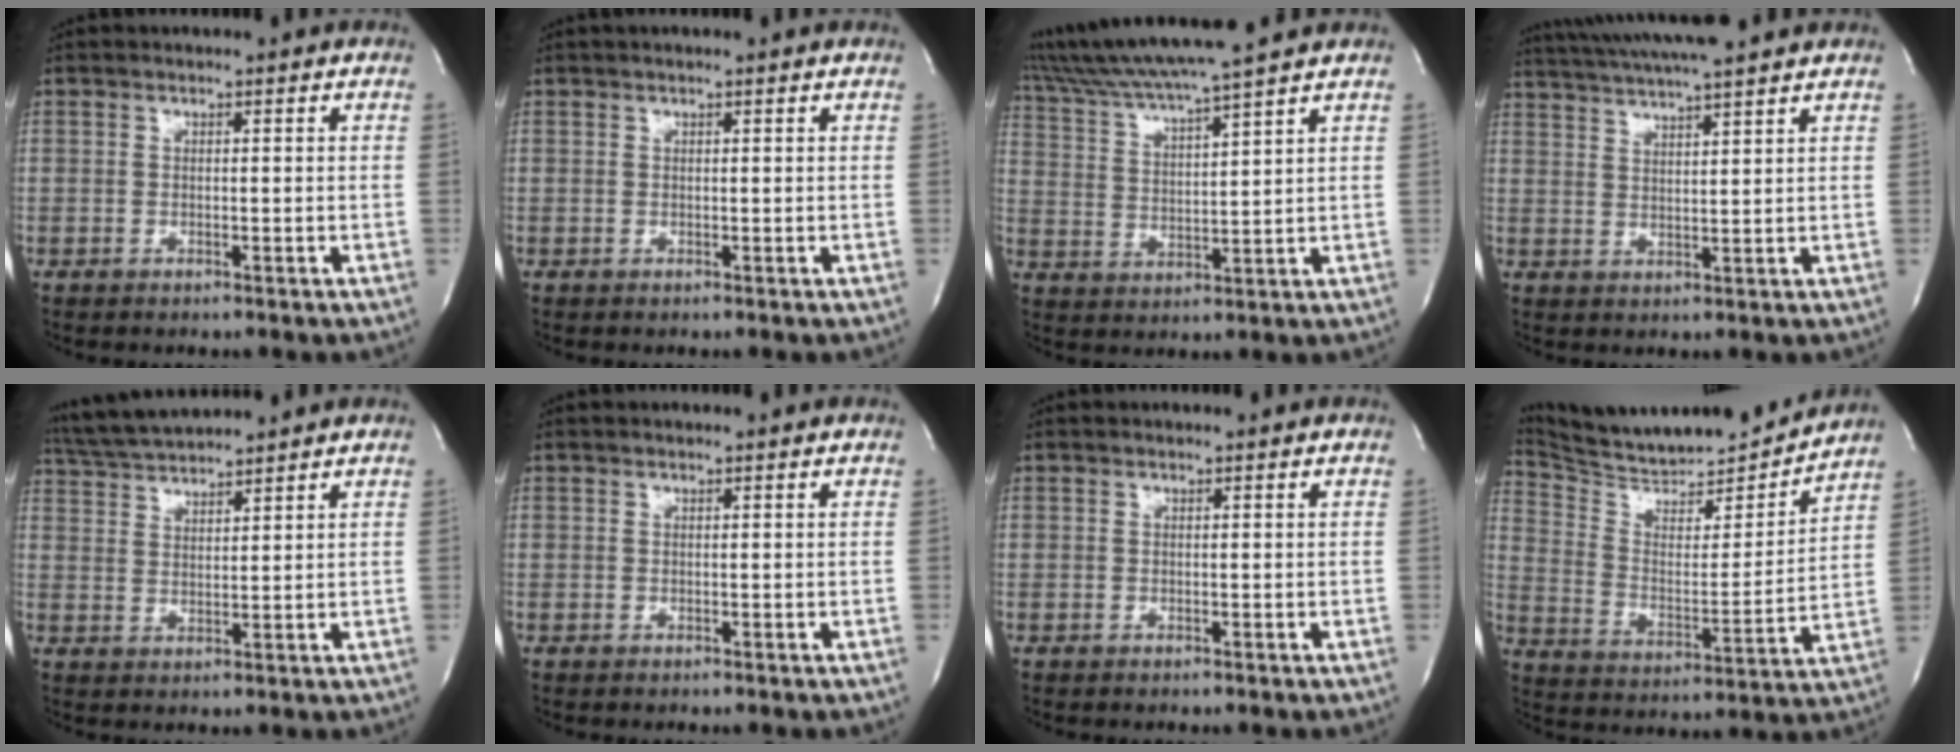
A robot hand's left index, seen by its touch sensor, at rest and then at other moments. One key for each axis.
{"total": 1.5, "fx": 1.2, "fy": -0.2, "fz": 0.9, "tx": -0.011, "ty": 0.015, "tz": 0.015}
{"total": 12.7, "fx": 10.9, "fy": -1.4, "fz": 6.4, "tx": -0.123, "ty": 0.013, "tz": 0.185}
{"total": 11.9, "fx": 10.5, "fy": -0.4, "fz": 5.6, "tx": -0.108, "ty": 0.023, "tz": 0.159}
{"total": 7.8, "fx": 7.5, "fy": -0.3, "fz": 2.2, "tx": -0.052, "ty": 0.024, "tz": 0.141}
{"total": 0.9, "fx": 0.8, "fy": -0.1, "fz": 0.4, "tx": -0.006, "ty": 0.008, "tz": 0.010}
{"total": 0.0}
{"total": 18.7, "fx": 18.0, "fy": 1.0, "fz": 5.0, "tx": -0.095, "ty": -0.037, "tz": 0.282}